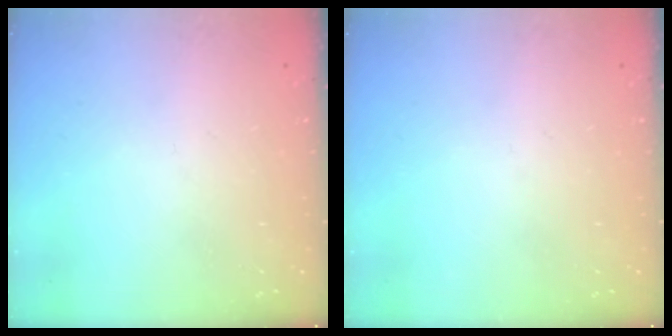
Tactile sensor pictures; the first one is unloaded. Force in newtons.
{"total": 0.0}